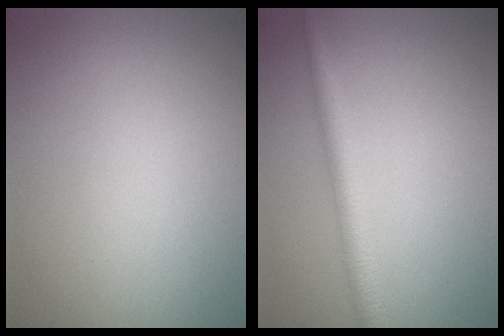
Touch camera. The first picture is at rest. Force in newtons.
{"total": 3.0, "press": 3.0, "slide": 0.1}